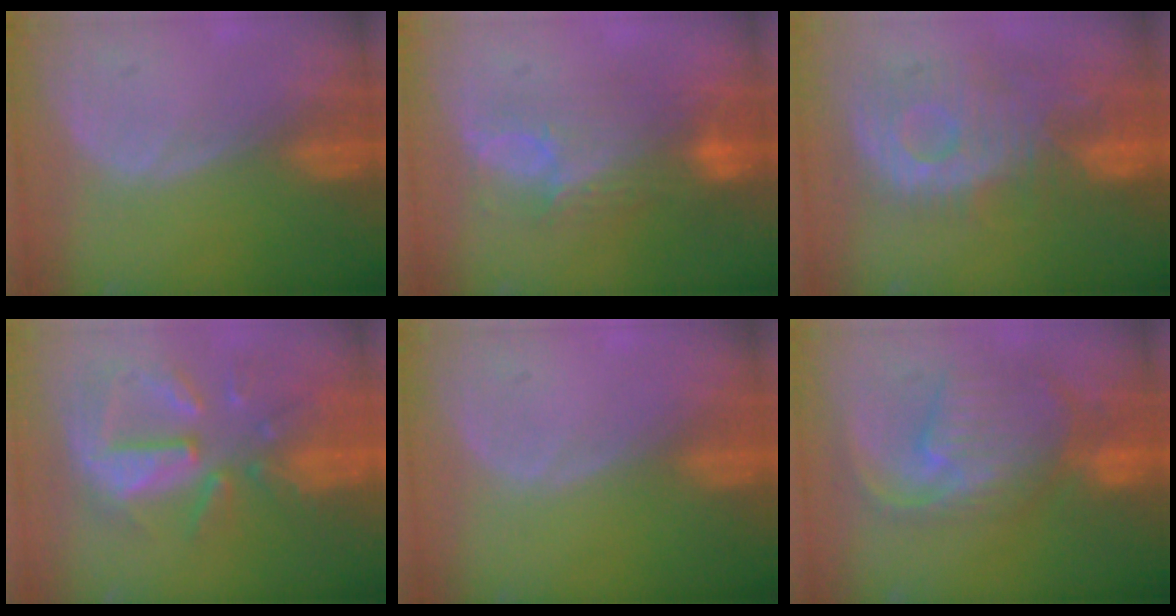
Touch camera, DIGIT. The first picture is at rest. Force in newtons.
{"total": 9.7, "press": 8.4, "slide": 5.0}
{"total": 11.2, "press": 10.3, "slide": 4.5}
{"total": 10.7, "press": 9.5, "slide": 4.9}
{"total": 0.0}
{"total": 10.9, "press": 9.6, "slide": 5.2}